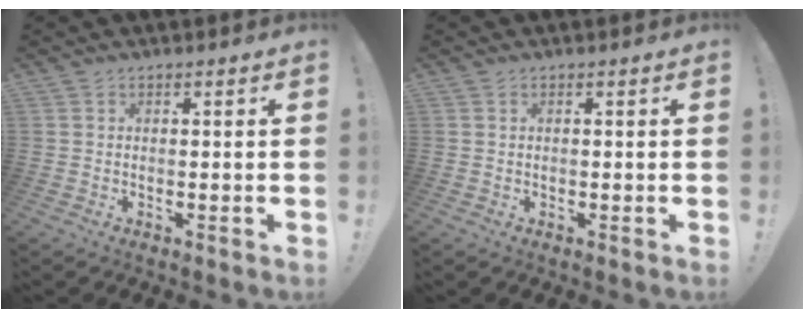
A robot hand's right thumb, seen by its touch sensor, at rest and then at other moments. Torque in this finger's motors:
{"motor_torque": [0.24, 0.25, -0.34, -0.33, -0.03]}